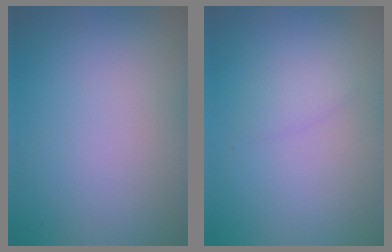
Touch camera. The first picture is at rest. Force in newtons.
{"total": 1.2, "press": 1.2, "slide": 0.1}